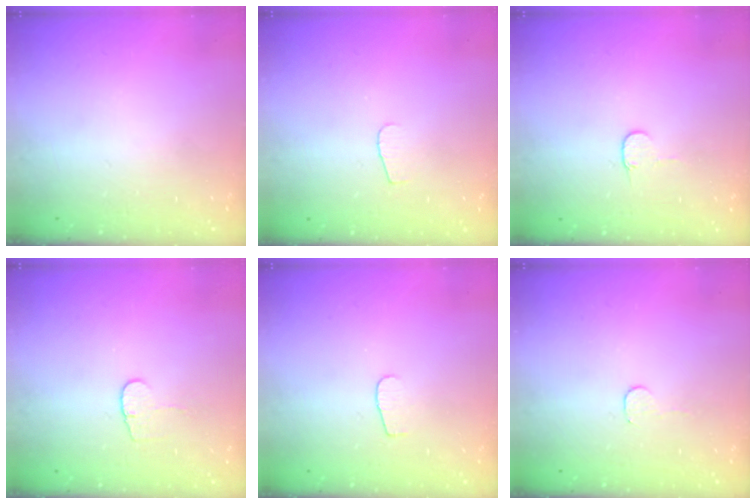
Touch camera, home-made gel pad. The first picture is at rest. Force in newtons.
{"total": 3.6, "press": 3.5, "slide": 0.4}
{"total": 3.8, "press": 3.8, "slide": 0.4}
{"total": 4.8, "press": 4.8, "slide": 0.4}
{"total": 3.8, "press": 3.7, "slide": 0.4}
{"total": 2.8, "press": 2.8, "slide": 0.2}